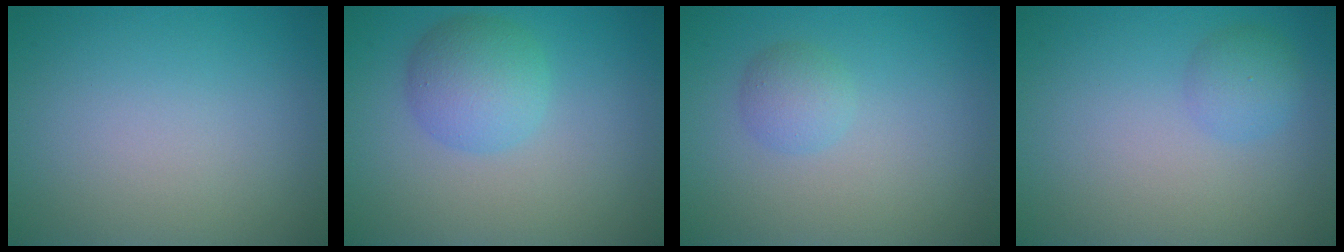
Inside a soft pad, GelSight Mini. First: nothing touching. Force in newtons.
{"total": 3.9, "press": 3.9, "slide": 0.1}
{"total": 1.7, "press": 1.7, "slide": 0.0}
{"total": 2.0, "press": 2.0, "slide": 0.0}